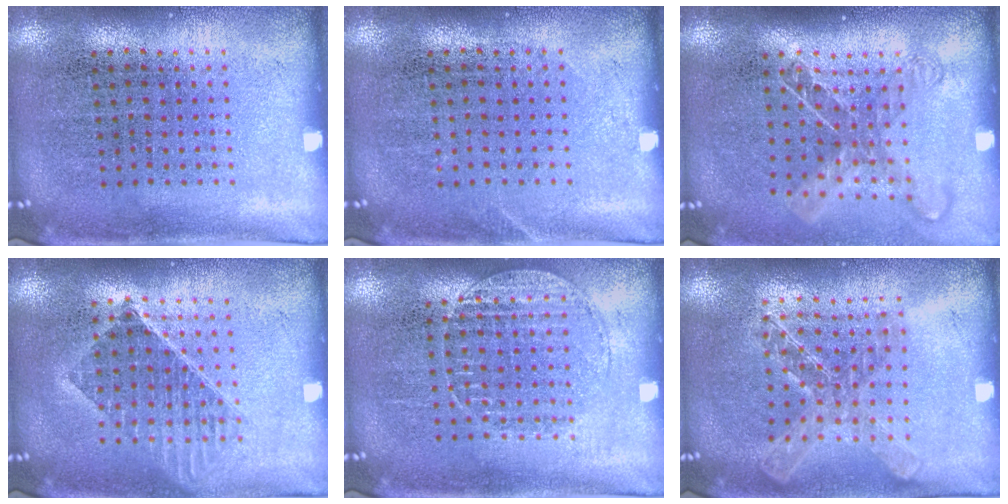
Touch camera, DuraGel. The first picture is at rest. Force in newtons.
{"total": 0.5, "press": 0.5, "slide": 0.1}
{"total": 1.6, "press": 1.3, "slide": 1.0}
{"total": 1.4, "press": 1.2, "slide": 0.7}
{"total": 1.1, "press": 1.1, "slide": 0.4}
{"total": 1.5, "press": 1.3, "slide": 0.6}